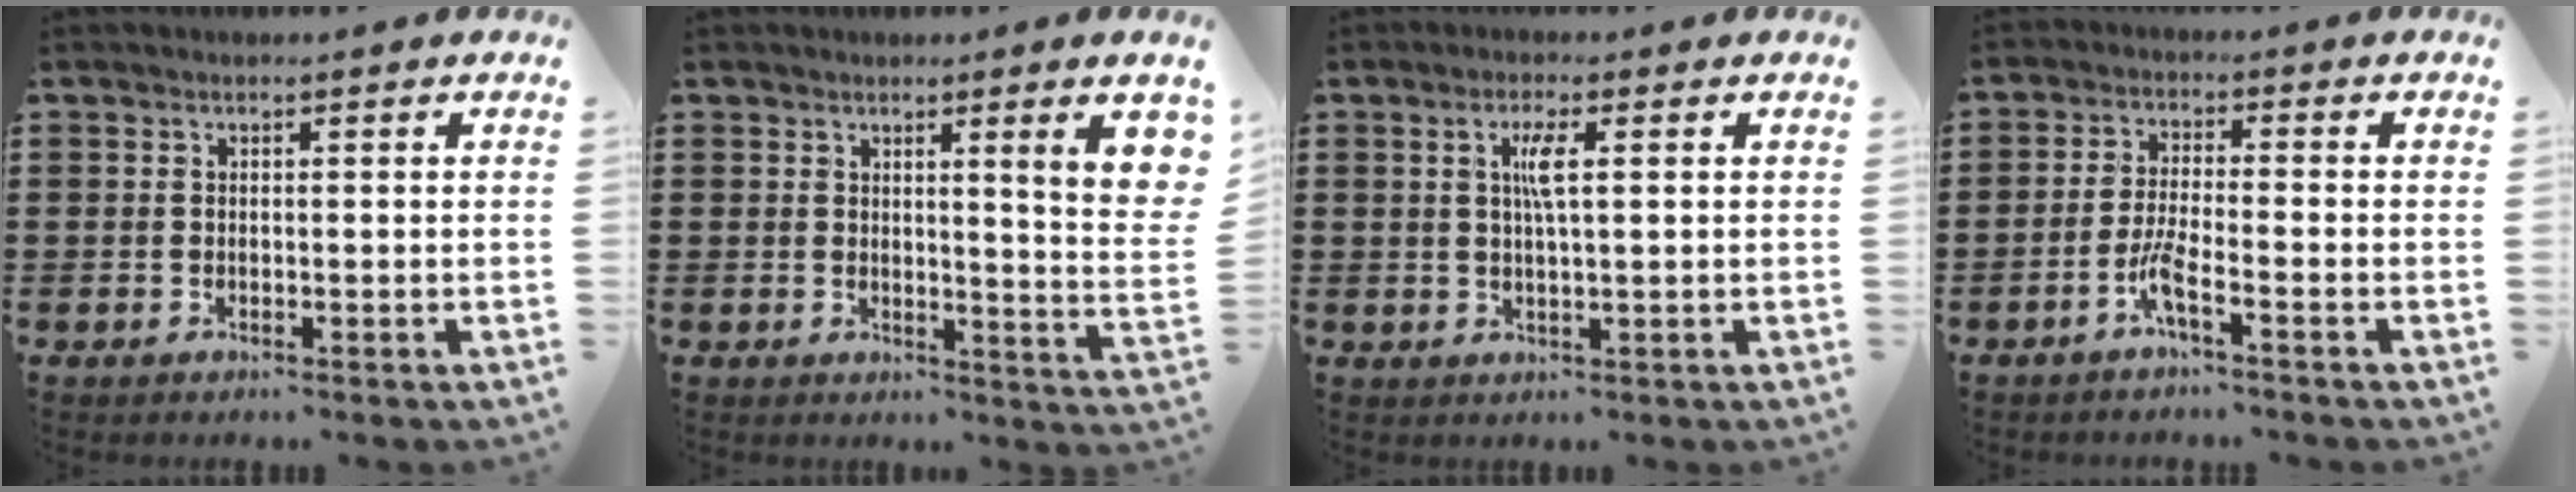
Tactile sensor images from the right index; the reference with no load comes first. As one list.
[{"total": 6.3, "force": [2.6, 0.3, 5.7], "torque": [-0.088, -0.014, 0.038]}, {"total": 3.2, "force": [0.8, 0.3, 3.1], "torque": [-0.064, 0.002, 0.010]}, {"total": 4.4, "force": [-2.7, 0.1, 3.6], "torque": [-0.090, -0.011, -0.056]}]